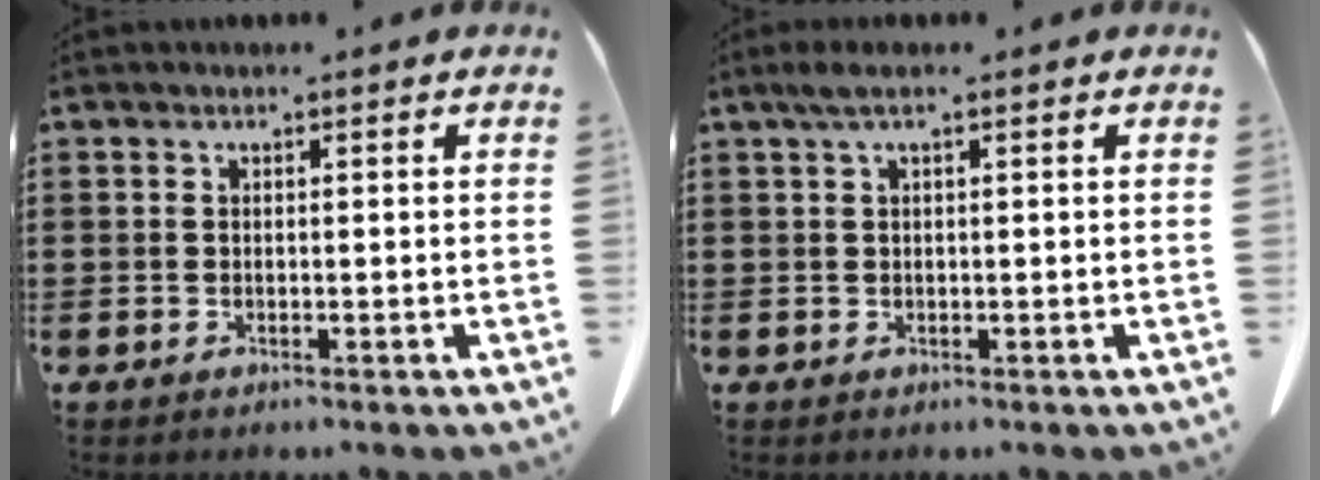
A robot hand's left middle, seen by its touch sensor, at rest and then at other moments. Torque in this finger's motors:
{"motor_torque": [0.59, 0.07, 0.04, 0.02]}